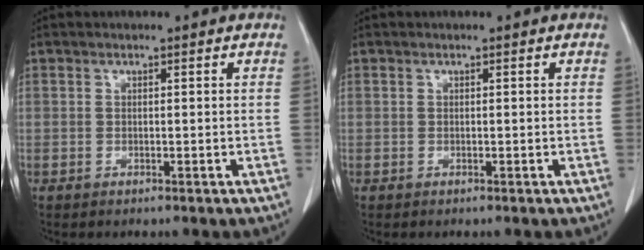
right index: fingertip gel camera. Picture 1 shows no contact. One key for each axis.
{"total": 0.0}